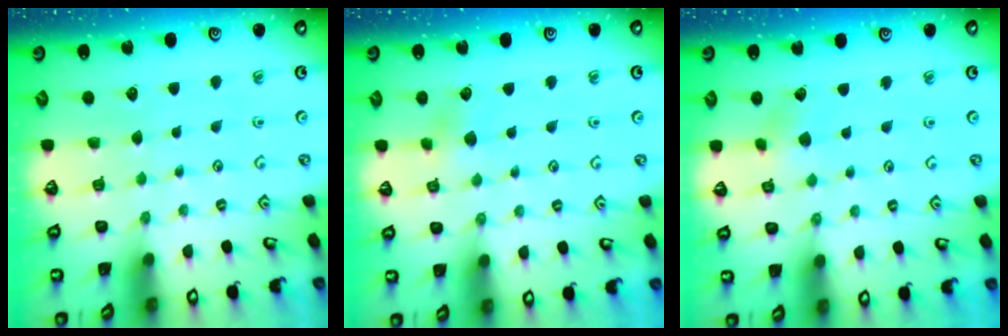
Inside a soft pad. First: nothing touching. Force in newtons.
{"total": 3.5, "press": 3.4, "slide": 0.5}
{"total": 2.5, "press": 2.4, "slide": 0.6}